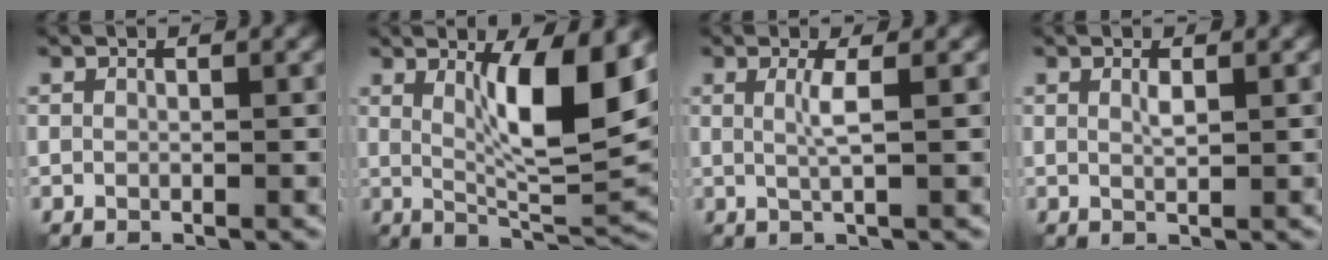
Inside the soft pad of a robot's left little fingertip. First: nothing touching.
{"total": 8.5, "force": [2.2, 2.0, 8.0], "torque": [-0.123, -0.013, 0.037]}
{"total": 1.9, "force": [0.0, 0.2, 1.9], "torque": [-0.037, -0.004, -0.003]}
{"total": 0.9, "force": [0.1, 0.2, 0.8], "torque": [-0.018, -0.001, 0.001]}